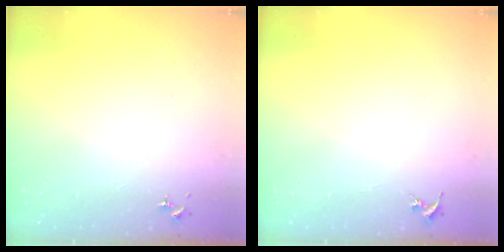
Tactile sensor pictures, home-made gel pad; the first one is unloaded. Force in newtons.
{"total": 0.0}